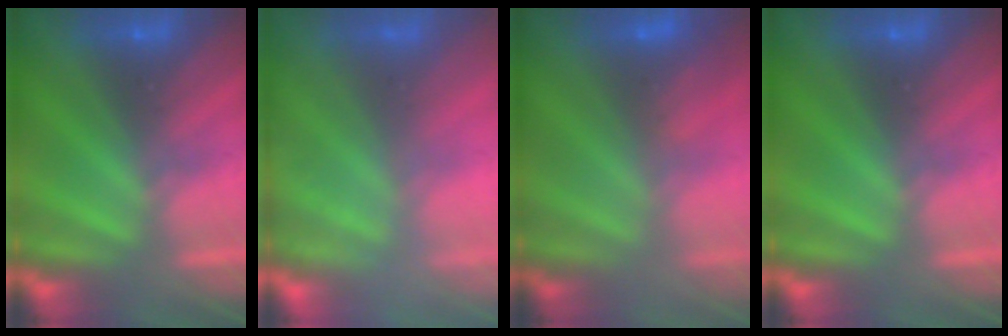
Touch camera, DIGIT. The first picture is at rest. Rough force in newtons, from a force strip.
{"total": 2.4}
{"total": 2.9}
{"total": 0.0}